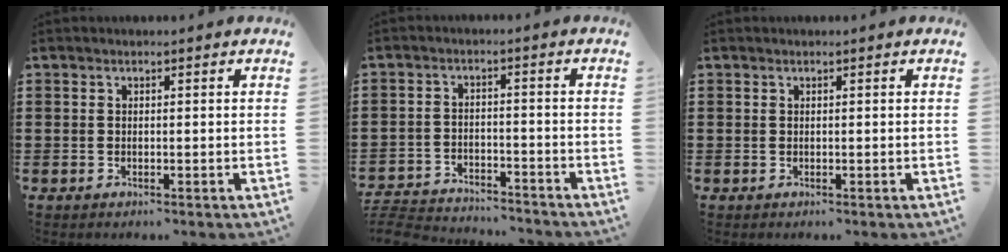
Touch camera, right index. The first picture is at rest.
{"total": 4.7, "force": [-4.6, 0.5, 0.6], "torque": [-0.025, 0.001, -0.099]}
{"total": 0.0}